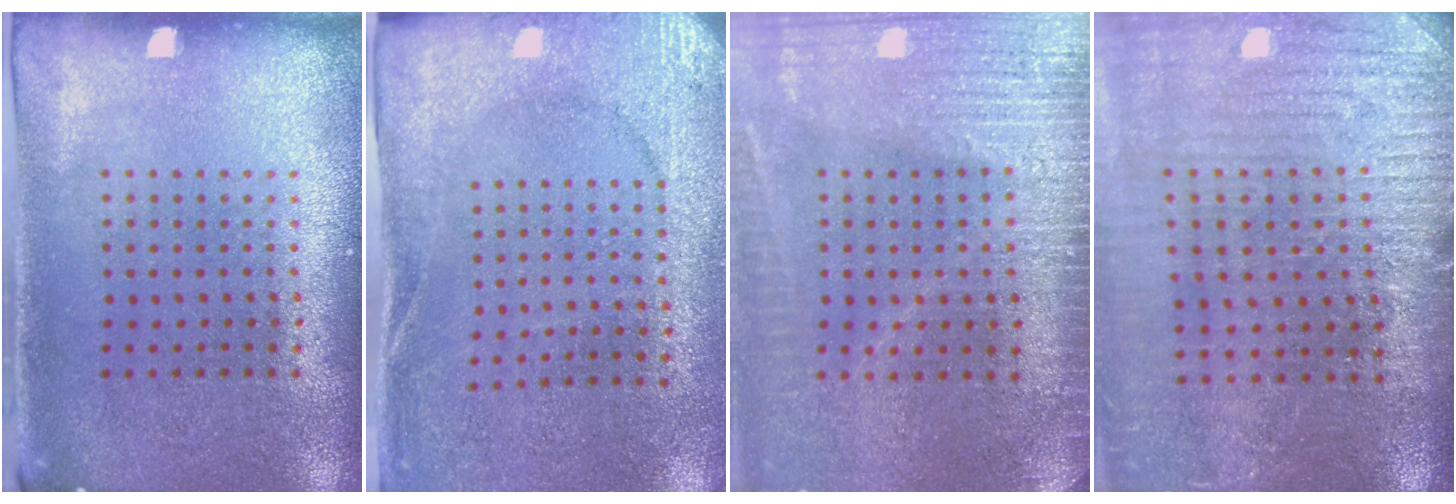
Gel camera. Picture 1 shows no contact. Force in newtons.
{"total": 2.6, "press": 2.5, "slide": 0.6}
{"total": 3.5, "press": 3.1, "slide": 1.6}
{"total": 2.9, "press": 2.9, "slide": 0.6}